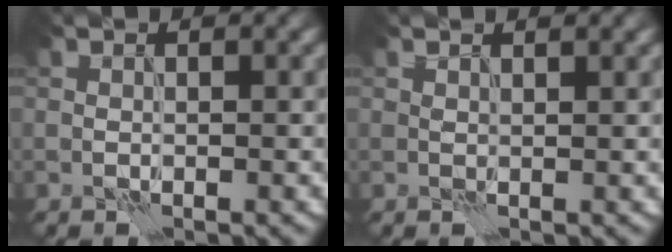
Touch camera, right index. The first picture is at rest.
{"total": 1.2, "force": [0.9, 0.4, 0.7], "torque": [-0.006, 0.001, 0.010]}